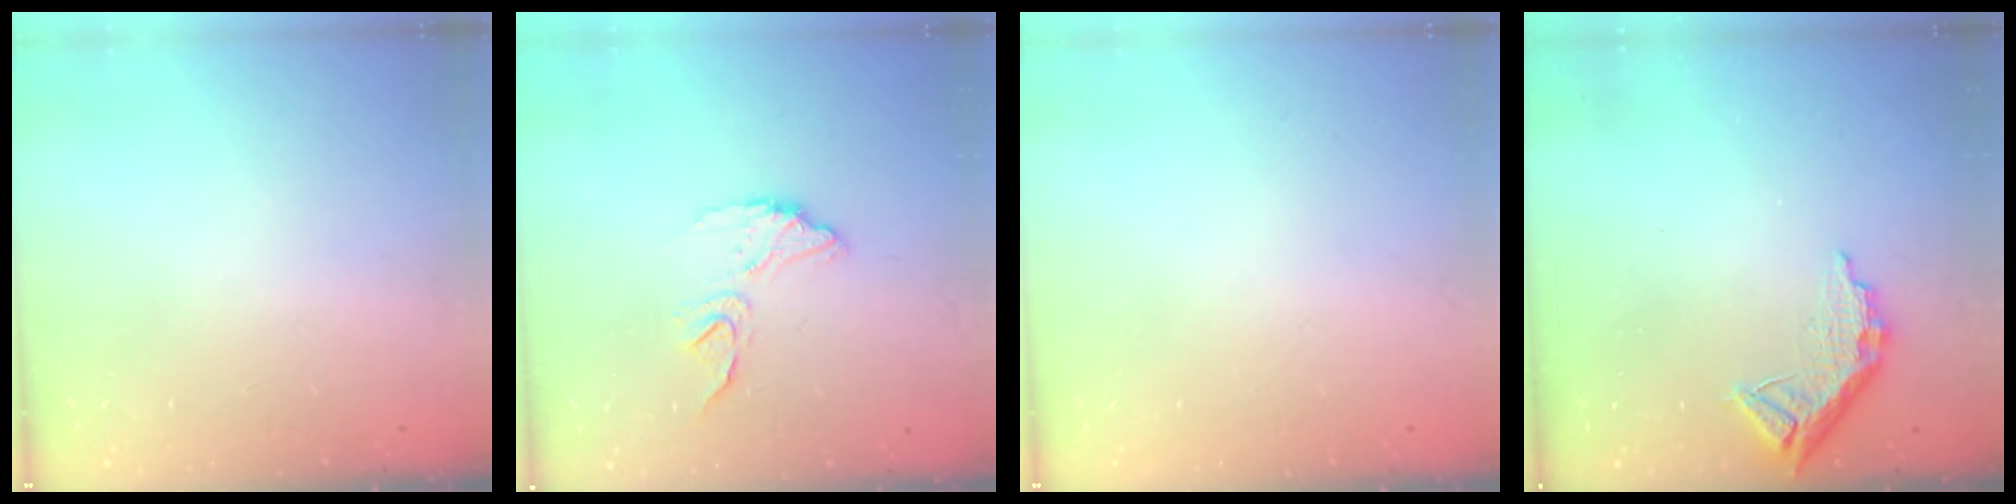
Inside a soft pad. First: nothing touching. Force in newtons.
{"total": 10.0, "press": 10.0, "slide": 0.4}
{"total": 0.0}
{"total": 10.1, "press": 10.0, "slide": 0.8}